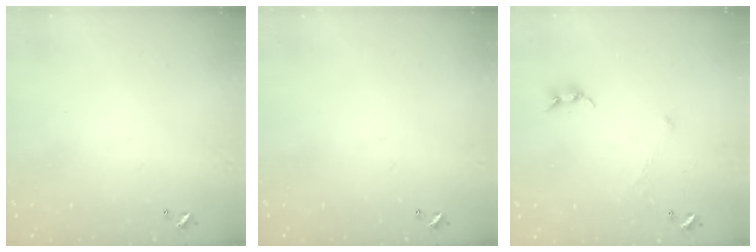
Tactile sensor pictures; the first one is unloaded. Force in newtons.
{"total": 0.0}
{"total": 0.6, "press": 0.4, "slide": 0.4}